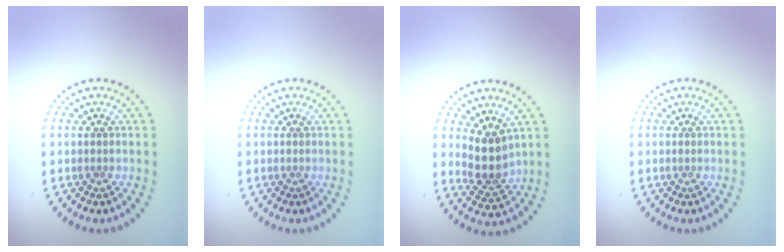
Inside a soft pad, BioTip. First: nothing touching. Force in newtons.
{"total": 0.0}
{"total": 3.4, "press": 2.8, "slide": 1.9}
{"total": 0.0}